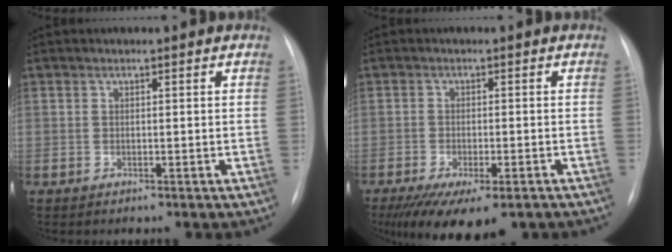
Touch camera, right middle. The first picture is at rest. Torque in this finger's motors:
{"motor_torque": [1.20, -0.94, 0.26, 0.10]}